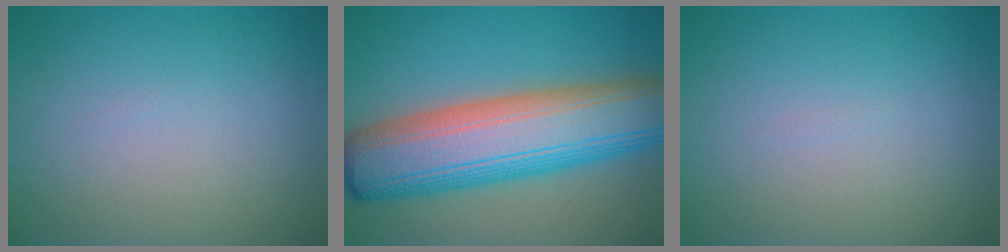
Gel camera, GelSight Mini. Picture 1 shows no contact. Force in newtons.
{"total": 13.1, "press": 13.1, "slide": 0.4}
{"total": 0.0}